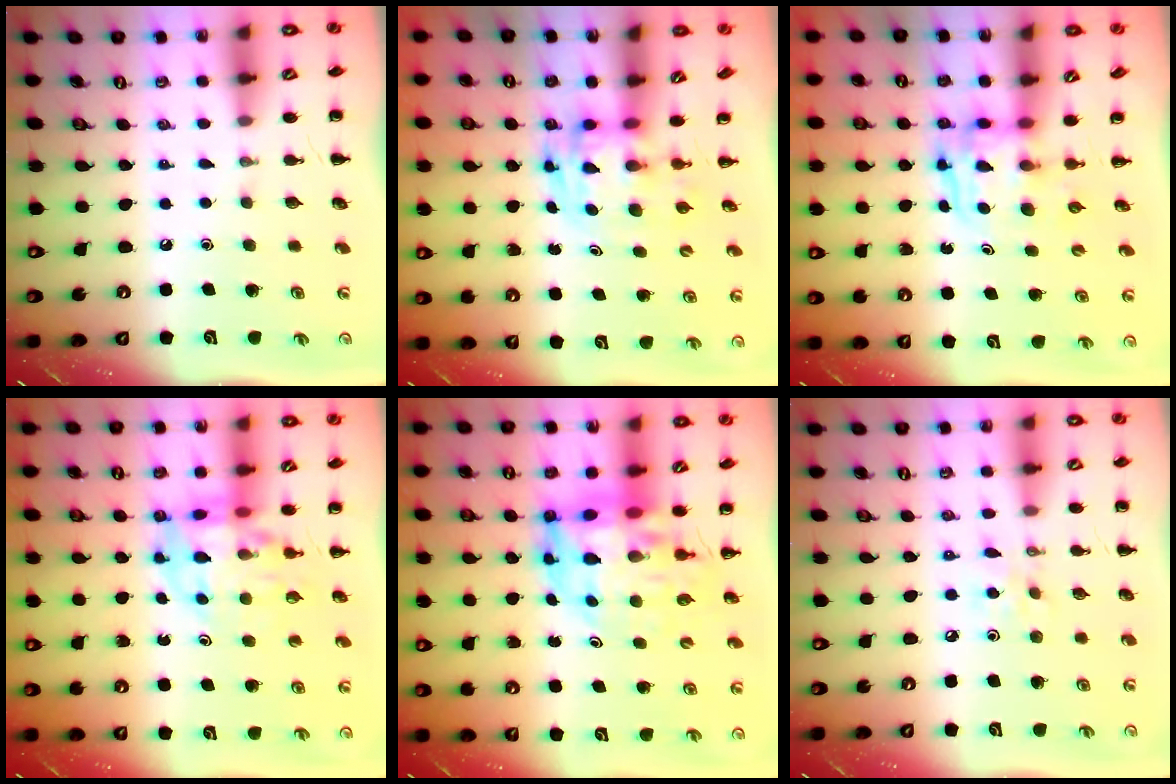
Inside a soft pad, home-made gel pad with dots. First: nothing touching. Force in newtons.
{"total": 3.3, "press": 3.3, "slide": 0.6}
{"total": 3.5, "press": 3.5, "slide": 0.3}
{"total": 12.1, "press": 11.4, "slide": 3.8}
{"total": 14.2, "press": 13.5, "slide": 4.4}
{"total": 3.6, "press": 3.4, "slide": 1.2}